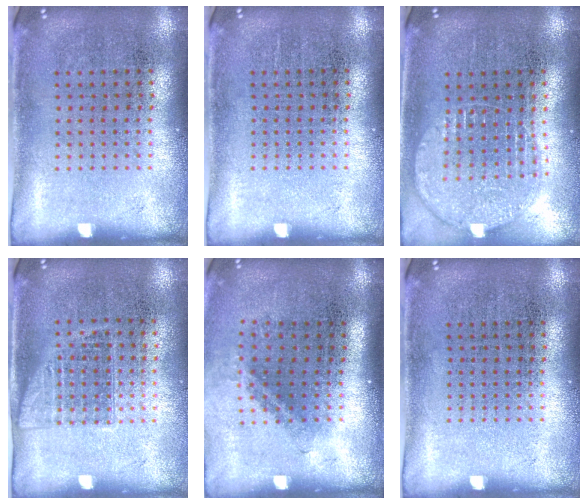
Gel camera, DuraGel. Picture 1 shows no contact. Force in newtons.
{"total": 0.0}
{"total": 1.3, "press": 1.2, "slide": 0.5}
{"total": 1.0, "press": 0.9, "slide": 0.5}
{"total": 1.5, "press": 1.0, "slide": 1.1}
{"total": 0.0}